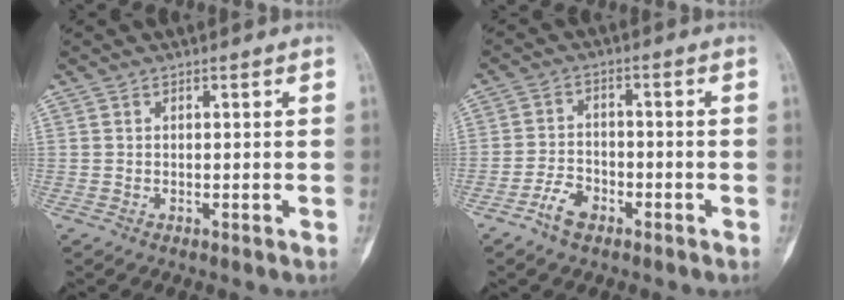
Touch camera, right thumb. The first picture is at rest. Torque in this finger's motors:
{"motor_torque": [-0.34, -0.14, -0.08, -0.13, 0.02]}